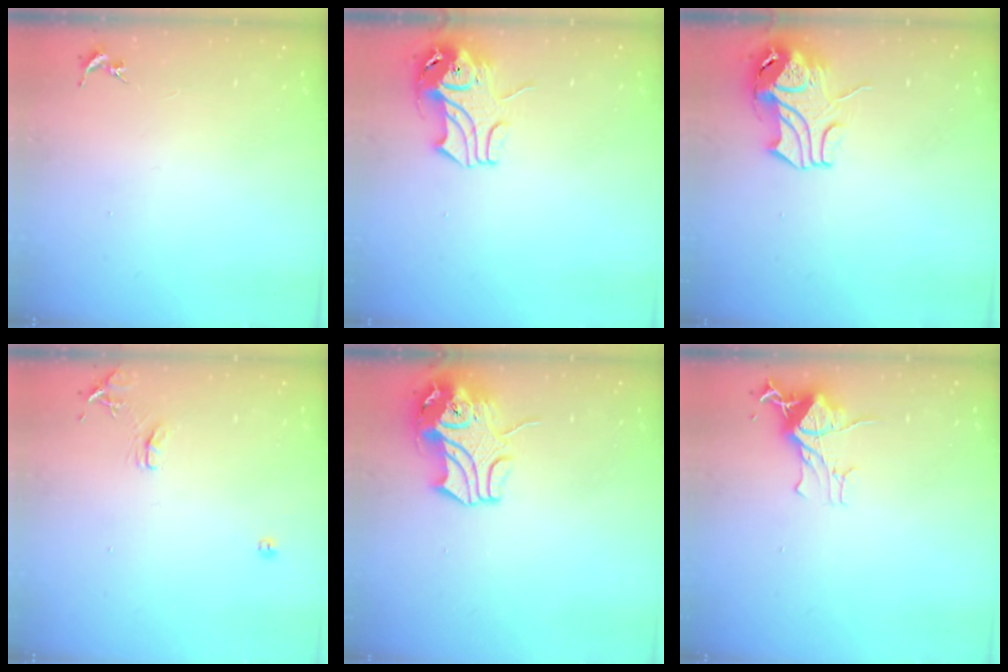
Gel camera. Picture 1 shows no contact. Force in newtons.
{"total": 9.5, "press": 9.4, "slide": 1.2}
{"total": 10.8, "press": 10.7, "slide": 1.3}
{"total": 8.6, "press": 8.6, "slide": 0.8}
{"total": 12.0, "press": 11.8, "slide": 2.0}
{"total": 11.3, "press": 11.3, "slide": 0.9}